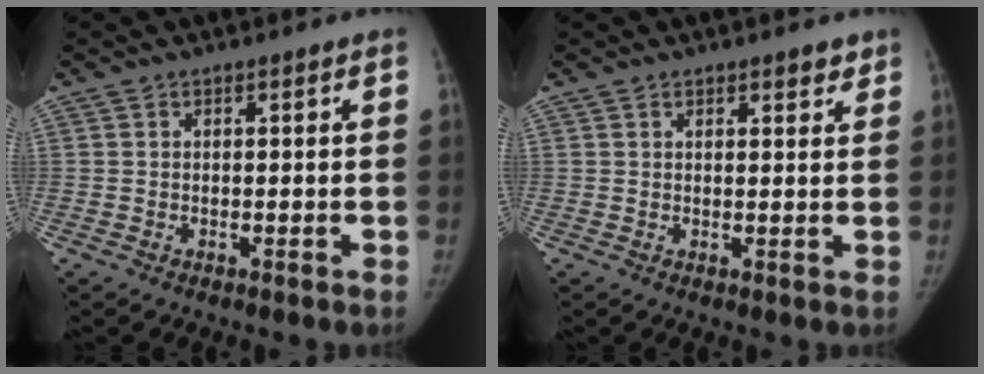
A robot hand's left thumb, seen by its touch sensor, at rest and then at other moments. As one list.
[{"total": 1.7, "force": [1.3, 0.7, 0.9], "torque": [-0.002, -0.008, 0.016]}]